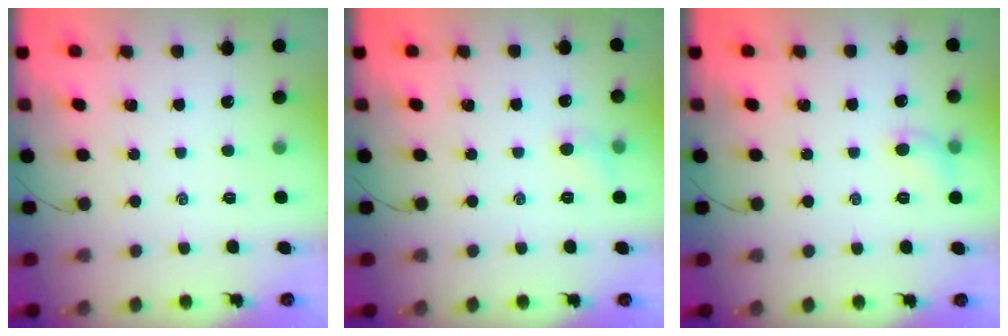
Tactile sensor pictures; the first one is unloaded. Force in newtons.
{"total": 5.6, "press": 5.4, "slide": 1.8}
{"total": 5.5, "press": 5.4, "slide": 1.1}